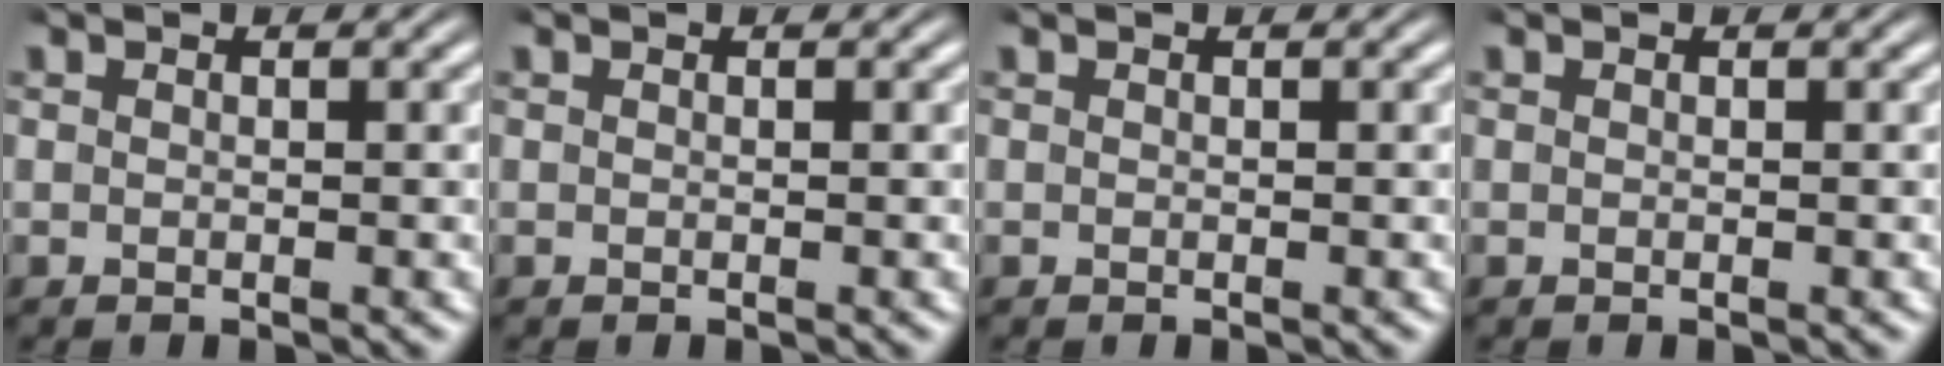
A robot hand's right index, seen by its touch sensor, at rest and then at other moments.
{"total": 0.0}
{"total": 0.0}
{"total": 0.0}